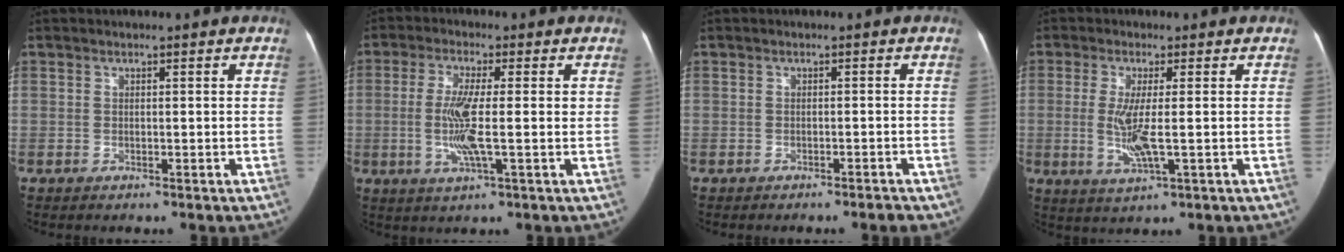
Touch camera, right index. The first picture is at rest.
{"total": 7.6, "force": [-0.5, 1.4, 7.4], "torque": [-0.151, 0.001, -0.010]}
{"total": 1.9, "force": [-1.5, 0.5, 1.1], "torque": [-0.016, 0.003, -0.018]}
{"total": 6.2, "force": [-0.5, 0.9, 6.1], "torque": [-0.129, -0.012, -0.009]}